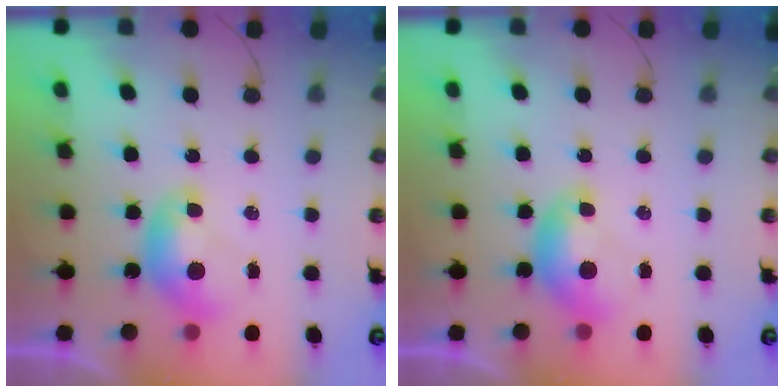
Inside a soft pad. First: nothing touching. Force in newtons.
{"total": 0.0}